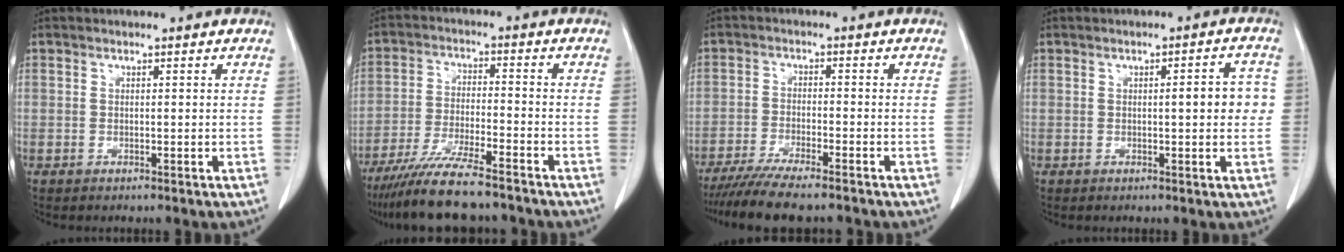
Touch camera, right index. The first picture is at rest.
{"total": 11.8, "force": [-9.9, 1.0, 6.3], "torque": [-0.108, -0.029, -0.168]}
{"total": 9.7, "force": [-8.2, 0.7, 5.0], "torque": [-0.074, -0.021, -0.132]}
{"total": 4.4, "force": [0.1, 1.0, 4.3], "torque": [-0.054, 0.011, 0.000]}